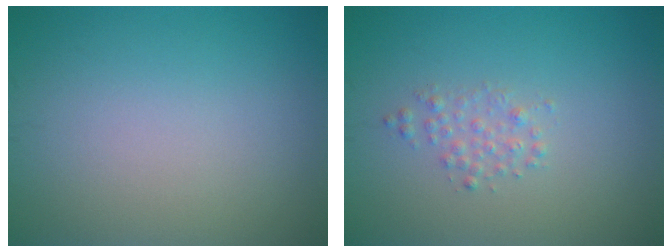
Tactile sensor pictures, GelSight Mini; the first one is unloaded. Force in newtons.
{"total": 1.4, "press": 1.4, "slide": 0.0}